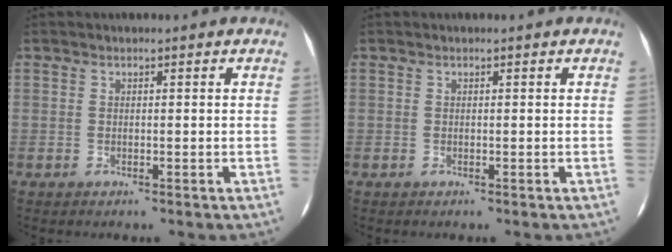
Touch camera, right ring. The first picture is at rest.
{"total": 0.0}